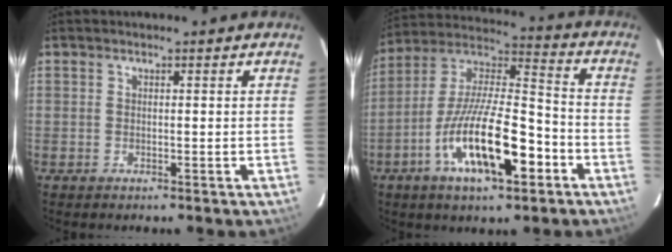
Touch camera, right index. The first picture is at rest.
{"total": 18.8, "force": [-7.9, 5.8, 16.0], "torque": [-0.299, -0.009, -0.142]}